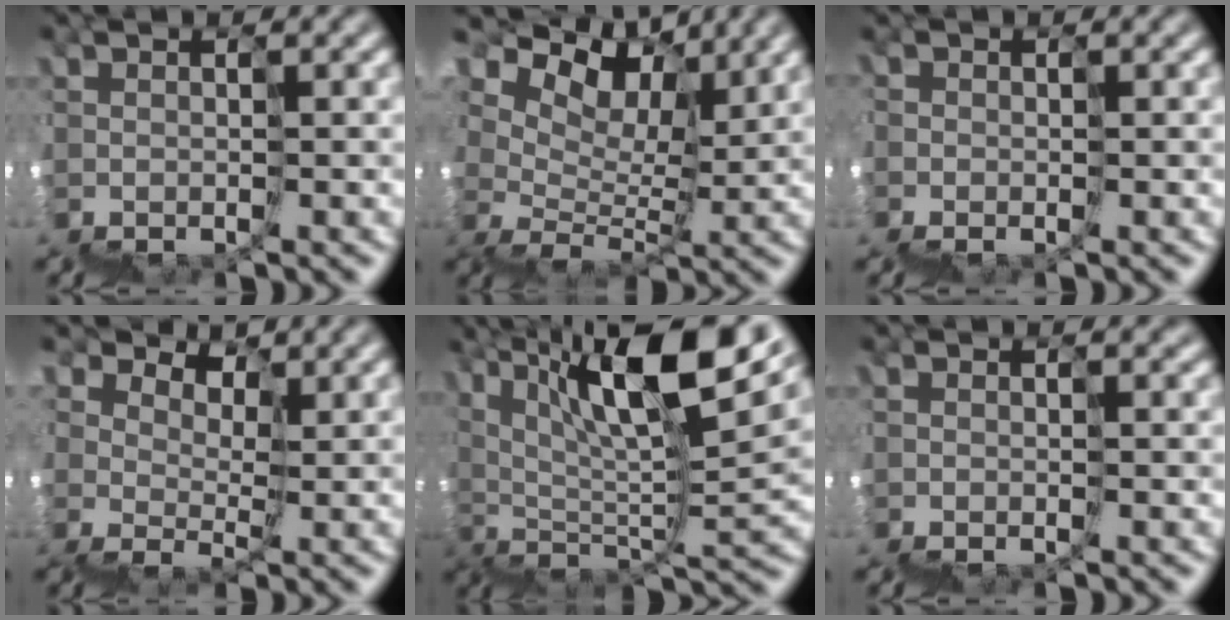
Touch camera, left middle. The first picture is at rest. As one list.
[{"total": 7.0, "force": [6.6, 2.3, 0.6], "torque": [-0.013, 0.025, 0.107]}, {"total": 2.8, "force": [-1.3, 1.7, 1.8], "torque": [-0.037, -0.017, -0.019]}, {"total": 3.5, "force": [3.2, 1.2, -0.6], "torque": [0.023, 0.015, 0.061]}, {"total": 11.6, "force": [7.8, 2.9, 8.0], "torque": [-0.142, 0.028, 0.135]}, {"total": 0.9, "force": [0.0, 0.6, 0.6], "torque": [-0.011, -0.005, -0.002]}]